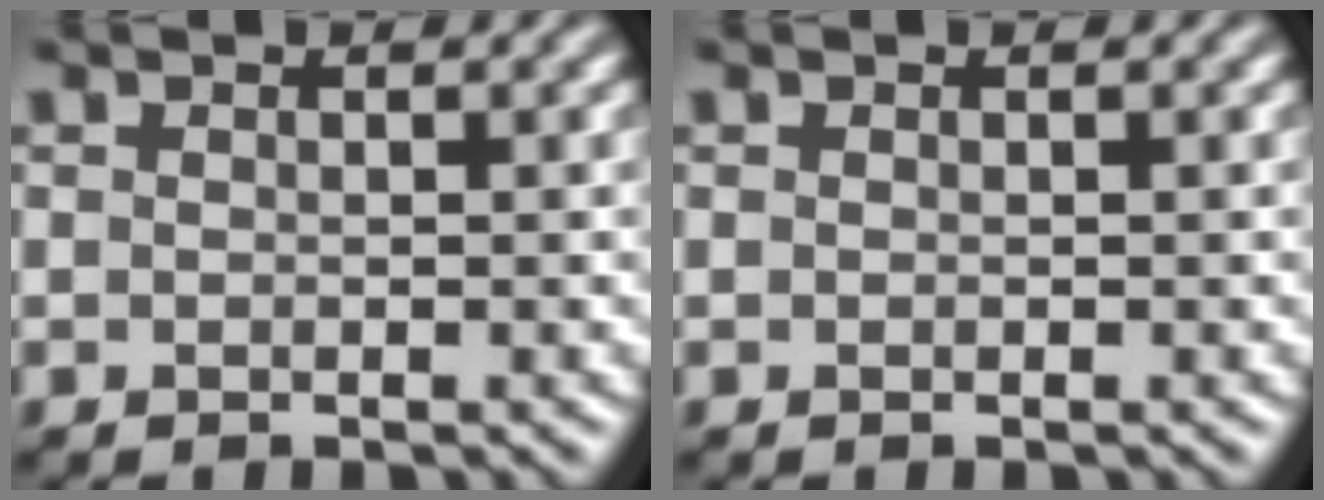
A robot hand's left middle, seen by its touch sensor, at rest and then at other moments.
{"total": 0.0}